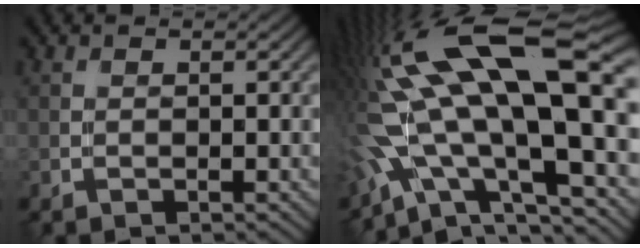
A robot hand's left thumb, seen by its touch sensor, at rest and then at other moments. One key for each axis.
{"total": 19.9, "fx": 2.0, "fy": 9.1, "fz": 17.6, "tx": -0.340, "ty": -0.033, "tz": 0.058}